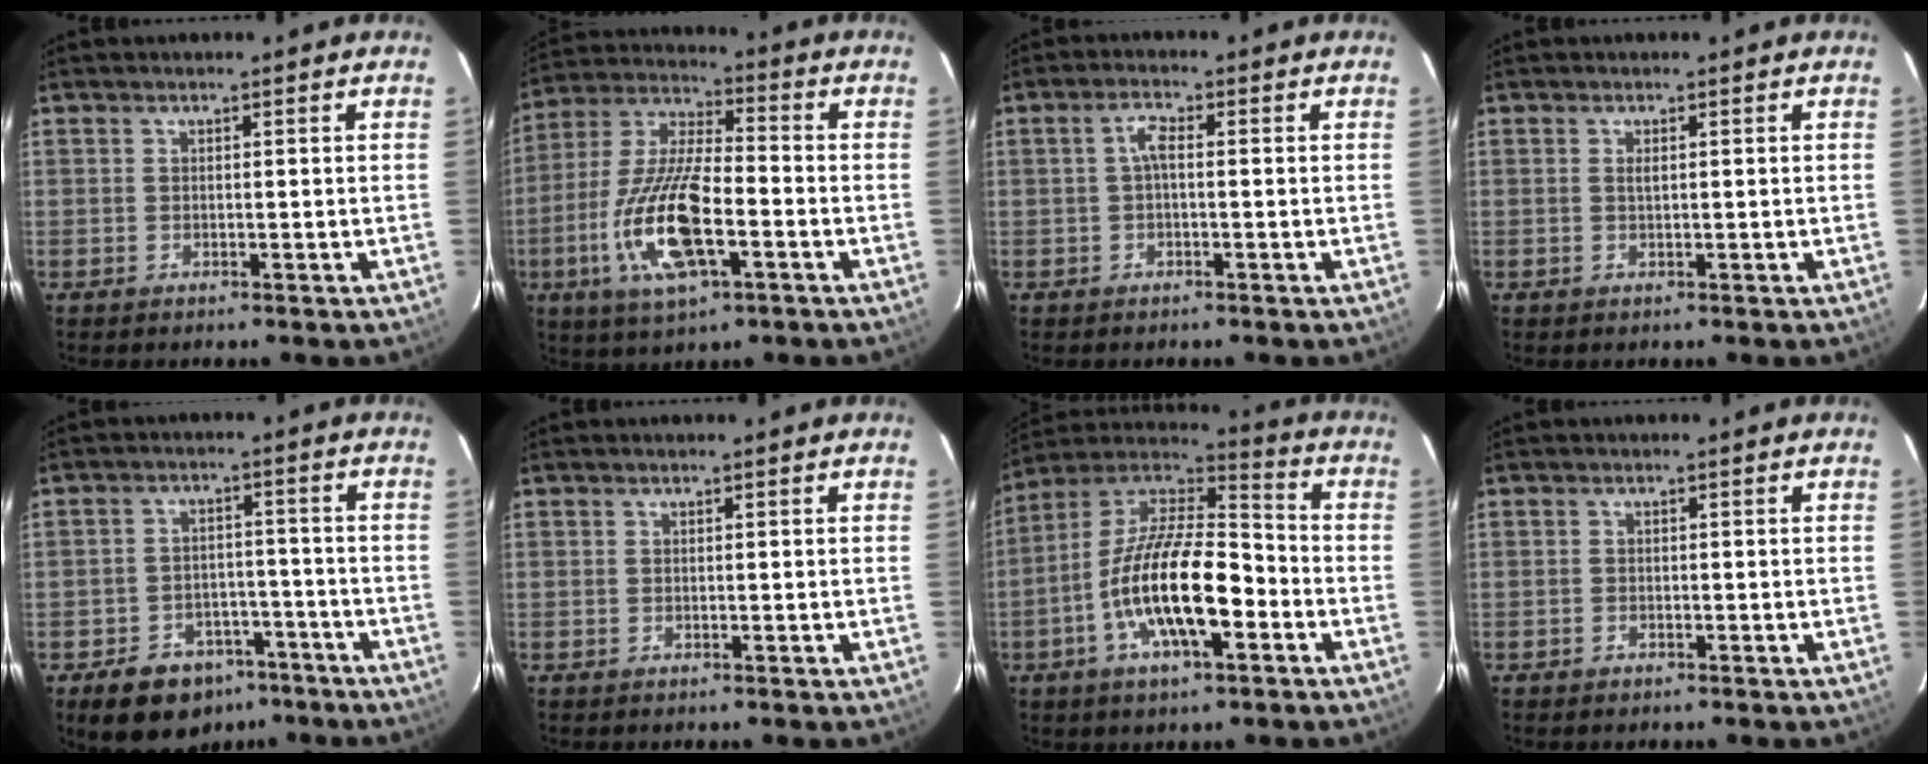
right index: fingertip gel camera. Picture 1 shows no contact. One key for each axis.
{"total": 17.1, "fx": -5.6, "fy": 5.9, "fz": 15.0, "tx": -0.320, "ty": -0.012, "tz": -0.106}
{"total": 2.3, "fx": -0.1, "fy": 0.8, "fz": 2.1, "tx": -0.045, "ty": 0.009, "tz": -0.002}
{"total": 0.7, "fx": 0.2, "fy": 0.2, "fz": 0.6, "tx": -0.010, "ty": 0.003, "tz": 0.003}
{"total": 11.3, "fx": -7.4, "fy": 7.6, "fz": 3.9, "tx": -0.091, "ty": 0.024, "tz": -0.089}
{"total": 0.0}
{"total": 18.2, "fx": -6.1, "fy": 6.6, "fz": 15.8, "tx": -0.300, "ty": -0.004, "tz": -0.118}
{"total": 0.9, "fx": -0.7, "fy": 0.5, "fz": 0.0, "tx": -0.001, "ty": 0.004, "tz": -0.011}